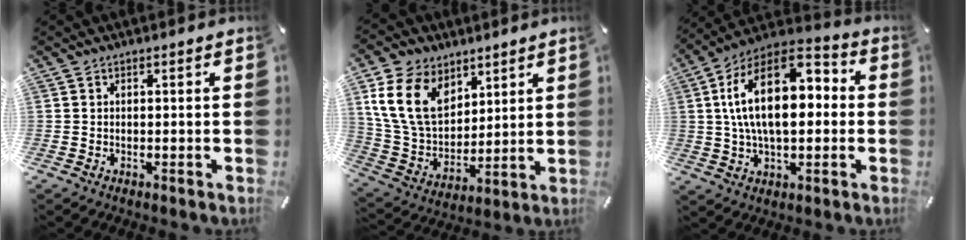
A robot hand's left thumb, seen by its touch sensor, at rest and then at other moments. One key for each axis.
{"total": 16.4, "fx": 7.5, "fy": 11.9, "fz": 8.4, "tx": -0.193, "ty": -0.023, "tz": 0.144}
{"total": 19.0, "fx": 2.7, "fy": 11.3, "fz": 15.1, "tx": -0.296, "ty": -0.003, "tz": 0.038}